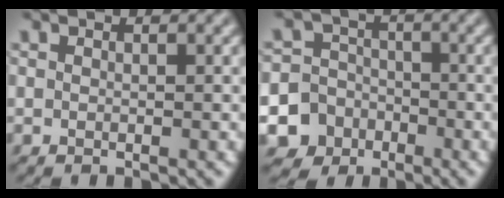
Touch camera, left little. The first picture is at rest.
{"total": 9.8, "force": [-4.8, 8.5, 1.4], "torque": [-0.033, -0.030, -0.104]}